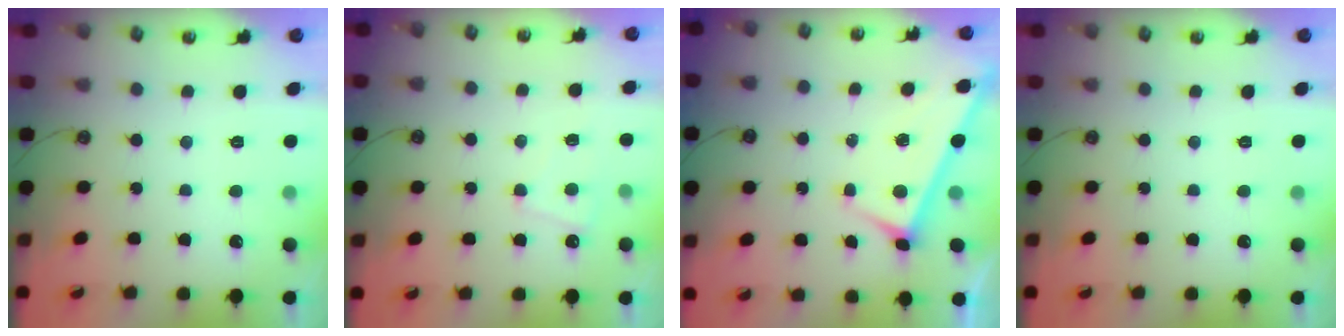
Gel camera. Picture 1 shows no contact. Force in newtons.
{"total": 1.7, "press": 1.6, "slide": 0.4}
{"total": 3.6, "press": 3.6, "slide": 0.3}
{"total": 0.0}